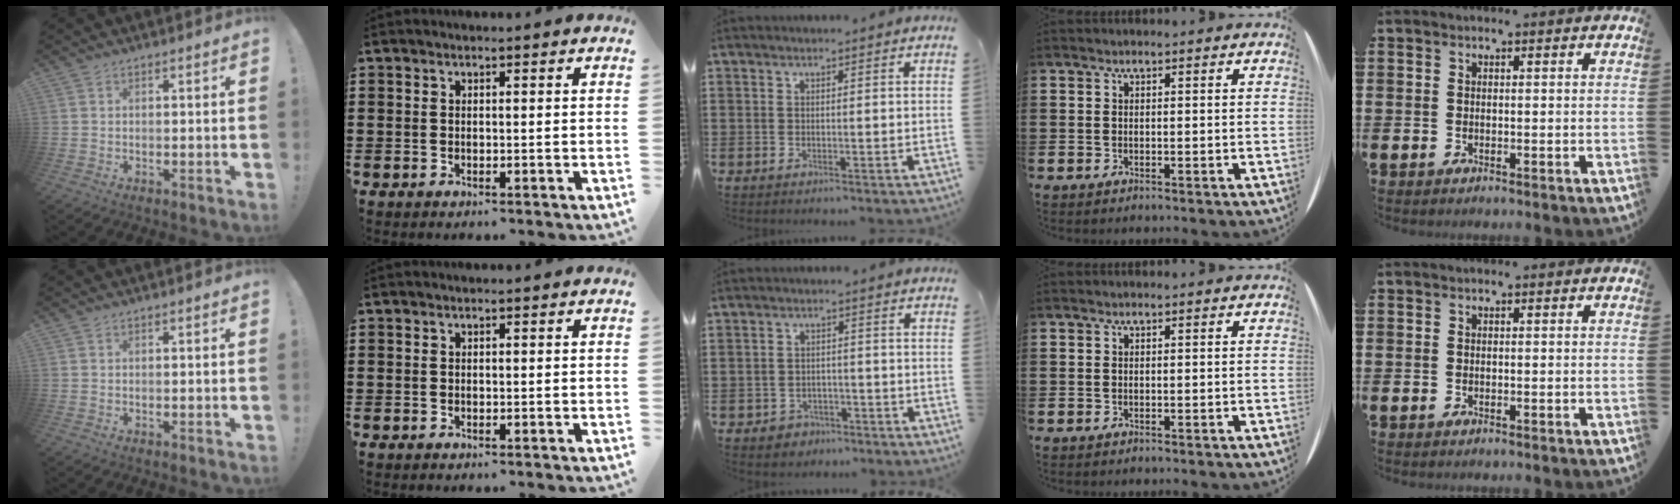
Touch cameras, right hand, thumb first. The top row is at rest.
{"middle": {"total": 2.3, "force": [-2.0, 1.1, 0.0], "torque": [-0.008, 0.002, -0.044]}}